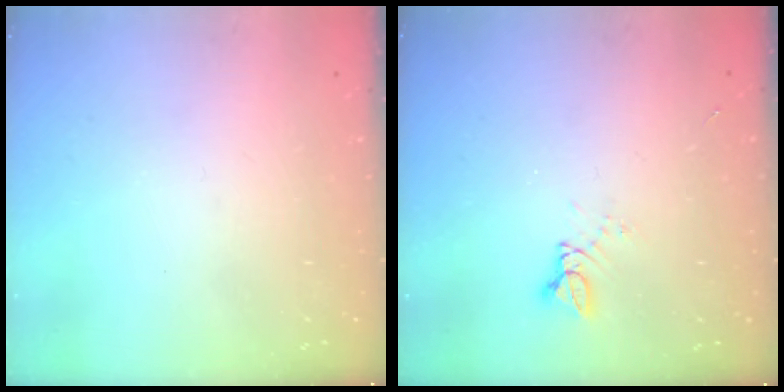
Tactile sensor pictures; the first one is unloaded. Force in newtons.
{"total": 4.0, "press": 4.0, "slide": 0.6}